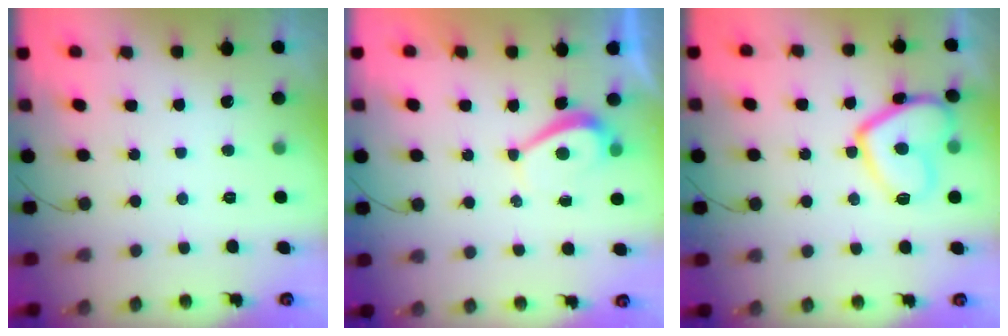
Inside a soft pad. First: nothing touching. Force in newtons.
{"total": 2.7, "press": 2.7, "slide": 0.6}
{"total": 11.5, "press": 11.5, "slide": 0.7}